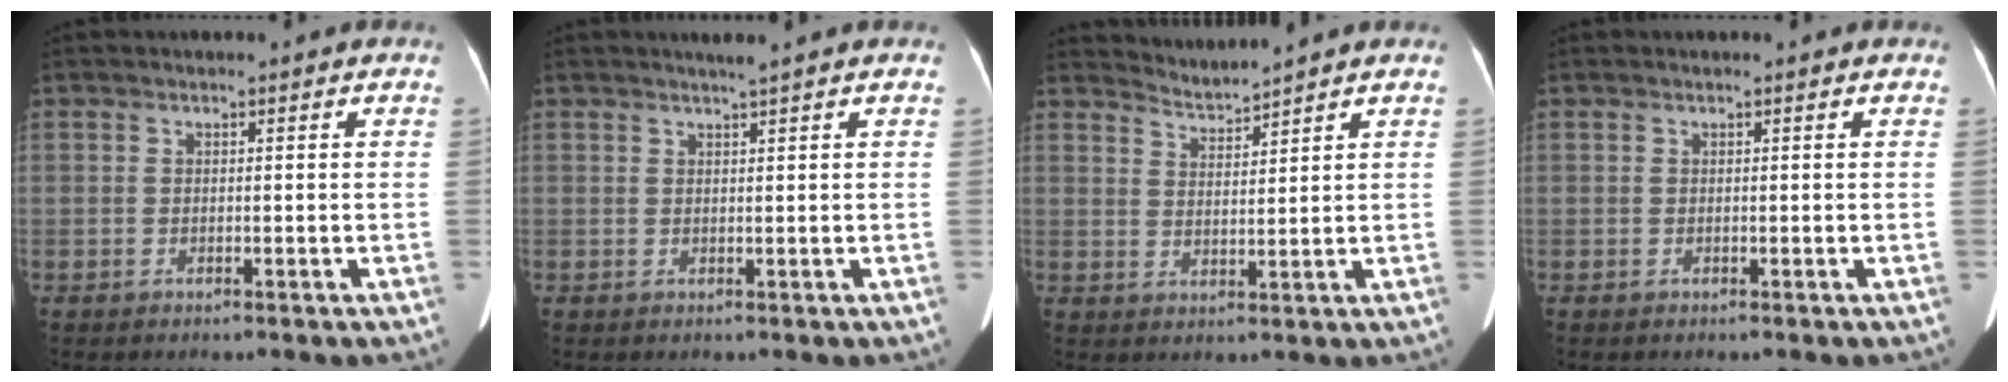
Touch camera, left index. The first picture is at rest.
{"total": 1.4, "force": [1.1, -0.4, 0.7], "torque": [-0.015, -0.002, 0.023]}
{"total": 3.1, "force": [2.9, -1.0, -0.7], "torque": [0.003, -0.005, 0.063]}
{"total": 0.5, "force": [0.5, 0.0, 0.2], "torque": [-0.006, 0.010, 0.005]}